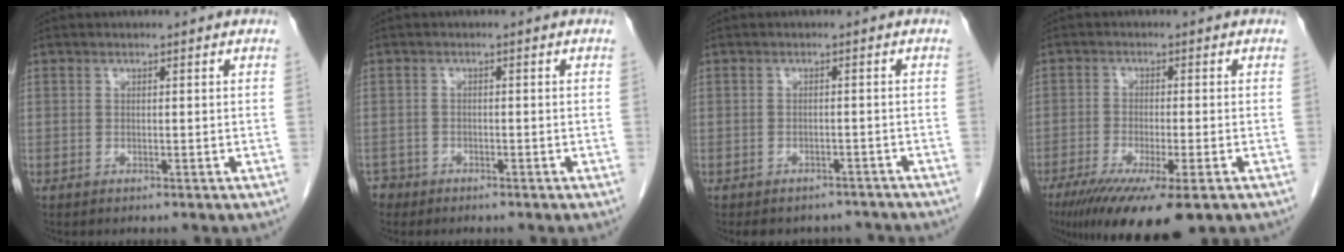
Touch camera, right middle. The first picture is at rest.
{"total": 1.9, "force": [-1.5, 1.1, -0.4], "torque": [0.002, 0.004, -0.029]}
{"total": 7.2, "force": [-6.4, 3.0, 1.0], "torque": [-0.010, 0.008, -0.071]}
{"total": 13.2, "force": [-8.7, 1.9, 9.7], "torque": [-0.159, -0.036, -0.139]}